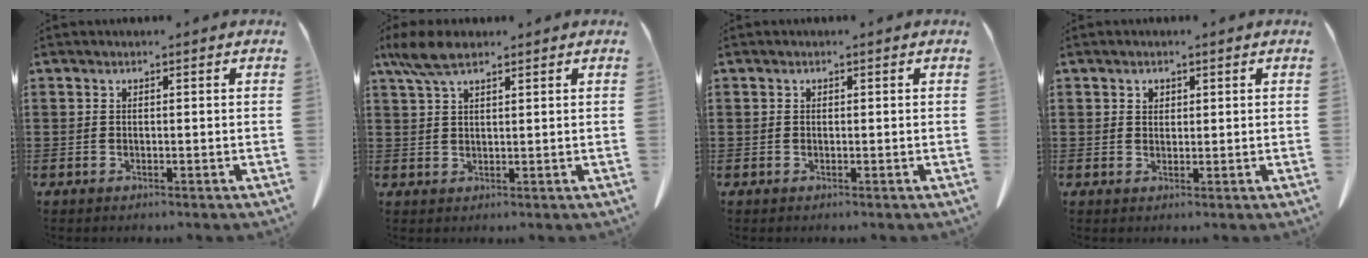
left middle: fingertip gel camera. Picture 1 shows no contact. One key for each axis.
{"total": 5.3, "fx": 3.3, "fy": 1.7, "fz": 3.7, "tx": -0.095, "ty": -0.002, "tz": 0.057}
{"total": 0.0}
{"total": 1.2, "fx": 0.8, "fy": 0.8, "fz": 0.3, "tx": 0.000, "ty": -0.001, "tz": 0.015}